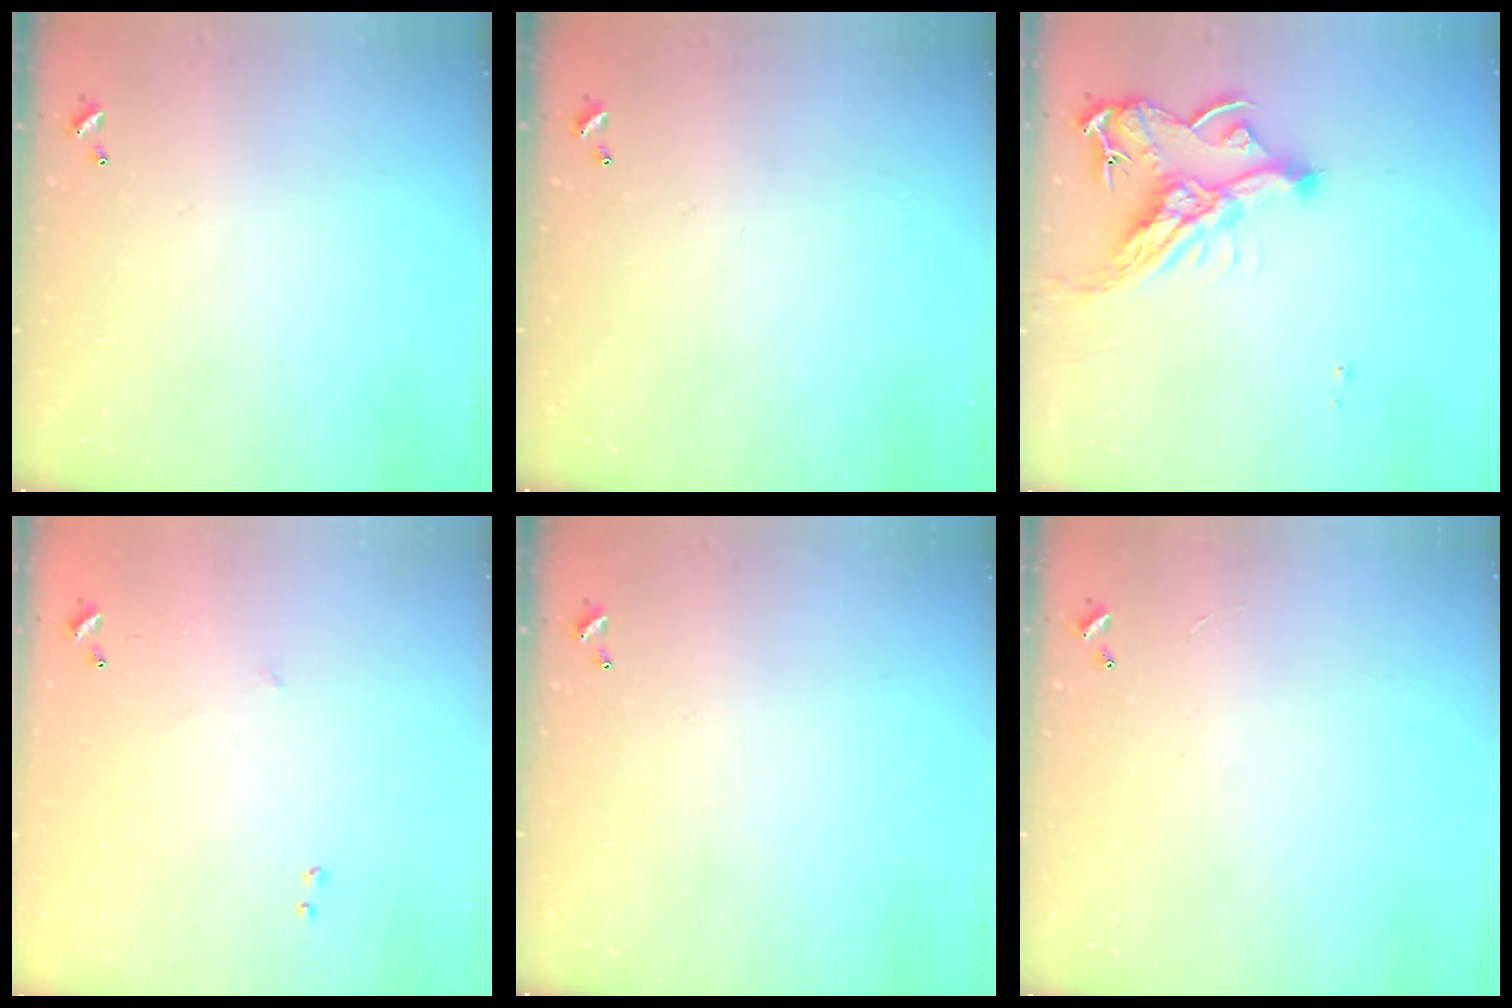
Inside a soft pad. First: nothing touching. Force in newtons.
{"total": 0.0}
{"total": 11.7, "press": 11.6, "slide": 1.6}
{"total": 6.4, "press": 6.3, "slide": 0.8}
{"total": 0.0}
{"total": 1.3, "press": 1.3, "slide": 0.4}